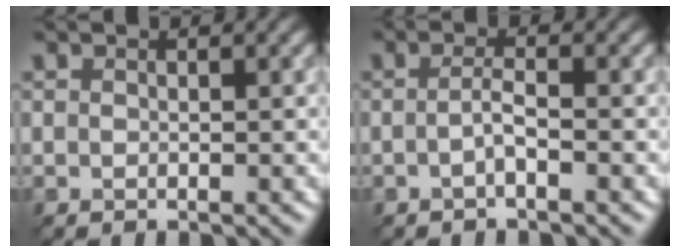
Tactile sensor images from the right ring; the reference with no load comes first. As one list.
[{"total": 1.4, "force": [-1.0, -0.9, 0.3], "torque": [-0.041, 0.003, 0.000]}]